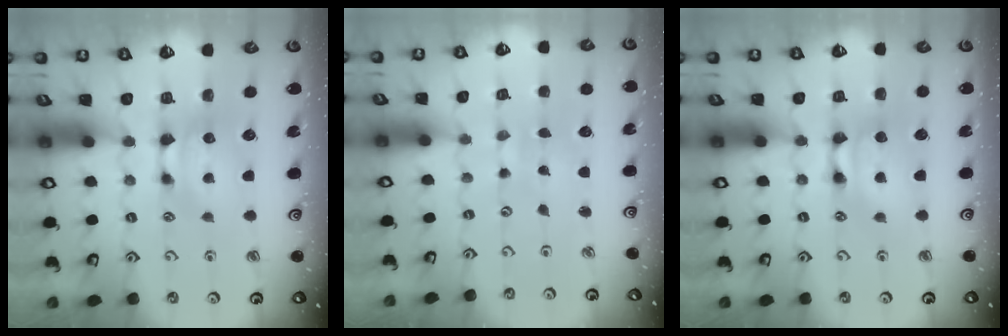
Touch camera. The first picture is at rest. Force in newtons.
{"total": 6.0, "press": 6.0, "slide": 0.3}
{"total": 2.2, "press": 2.2, "slide": 0.1}